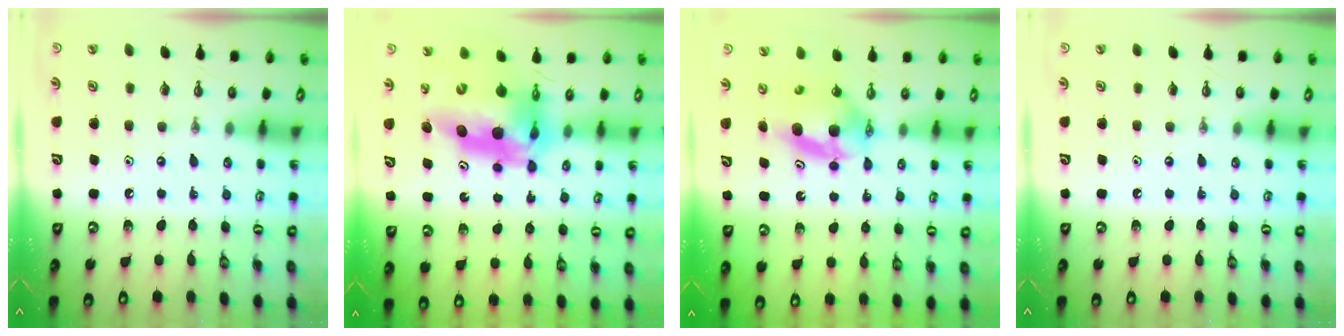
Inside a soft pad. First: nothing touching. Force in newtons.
{"total": 15.1, "press": 15.1, "slide": 1.4}
{"total": 6.6, "press": 6.3, "slide": 2.0}
{"total": 0.0}